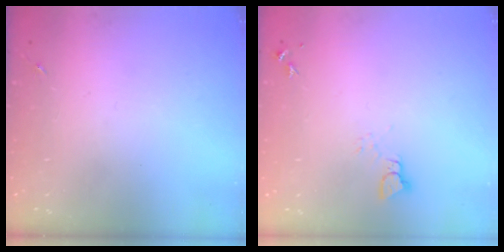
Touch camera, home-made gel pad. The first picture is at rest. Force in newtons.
{"total": 2.5, "press": 2.5, "slide": 0.1}